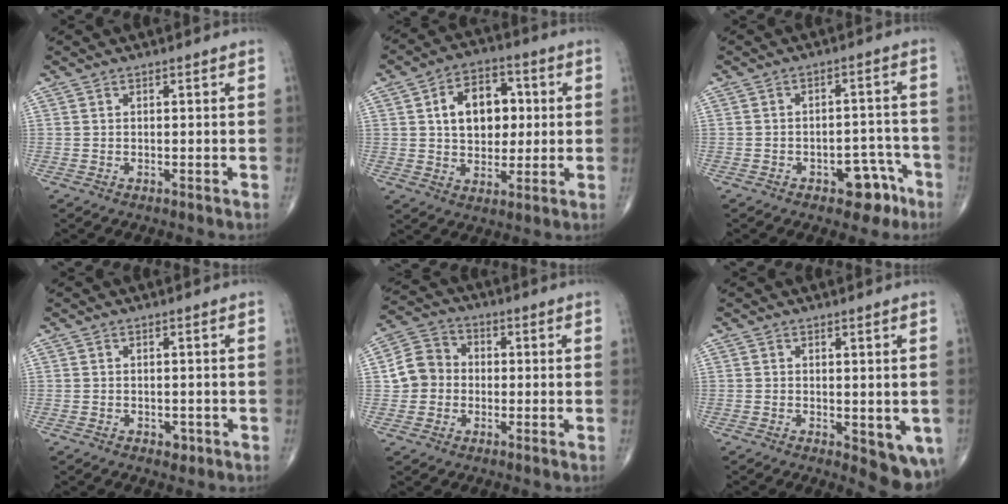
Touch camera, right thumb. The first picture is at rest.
{"total": 12.2, "force": [2.2, 8.3, 8.7], "torque": [-0.100, 0.009, 0.033]}
{"total": 7.1, "force": [-4.1, 4.0, 4.2], "torque": [-0.025, 0.043, -0.050]}
{"total": 1.6, "force": [-0.7, 1.1, 0.9], "torque": [-0.006, 0.001, -0.007]}
{"total": 7.8, "force": [-0.5, 7.2, 3.1], "torque": [-0.035, 0.025, -0.021]}
{"total": 7.4, "force": [-1.8, 3.3, 6.3], "torque": [-0.060, -0.013, -0.019]}